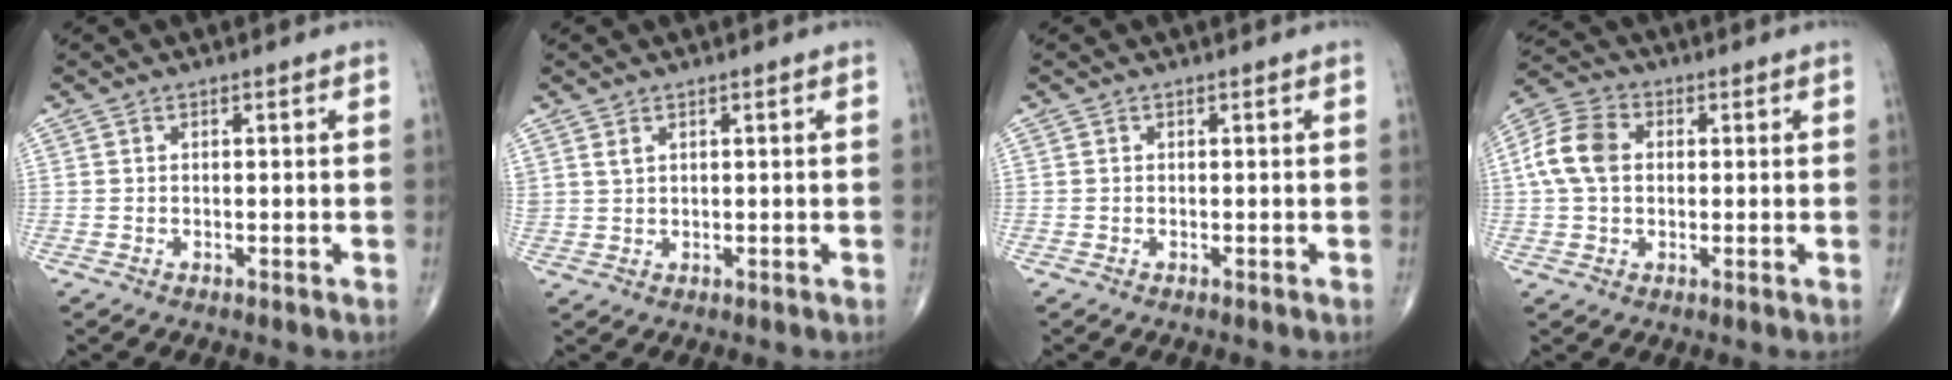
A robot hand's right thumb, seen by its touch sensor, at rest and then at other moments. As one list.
[{"total": 1.5, "force": [1.0, 0.7, 0.9], "torque": [-0.015, -0.002, 0.026]}, {"total": 0.0}, {"total": 9.1, "force": [1.0, 6.6, 6.2], "torque": [-0.126, 0.022, 0.012]}]